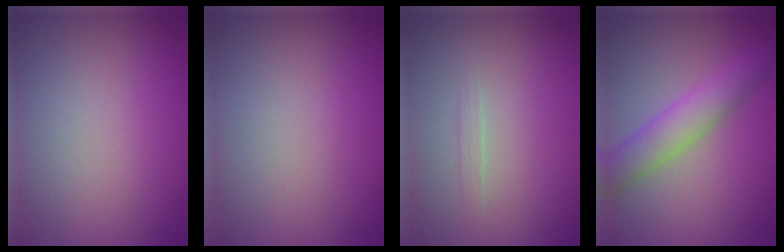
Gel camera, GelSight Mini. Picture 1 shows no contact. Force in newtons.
{"total": 0.0}
{"total": 0.6, "press": 0.6, "slide": 0.0}
{"total": 4.1, "press": 4.1, "slide": 0.2}